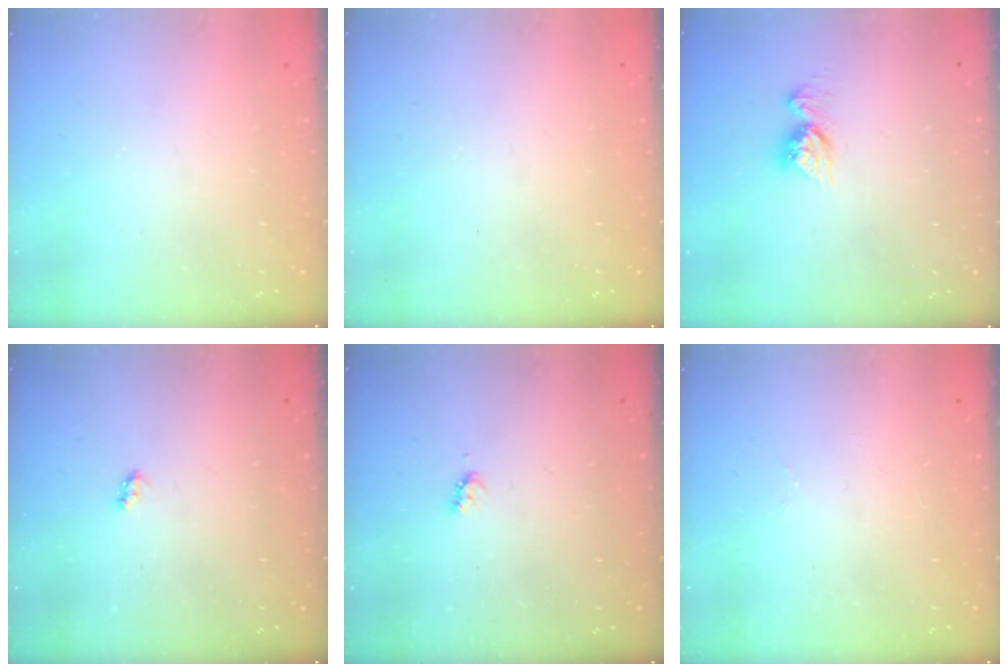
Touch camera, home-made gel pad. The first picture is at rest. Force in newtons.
{"total": 0.0}
{"total": 8.4, "press": 8.4, "slide": 0.6}
{"total": 2.7, "press": 2.7, "slide": 0.4}
{"total": 2.8, "press": 2.8, "slide": 0.4}
{"total": 2.0, "press": 1.9, "slide": 0.8}